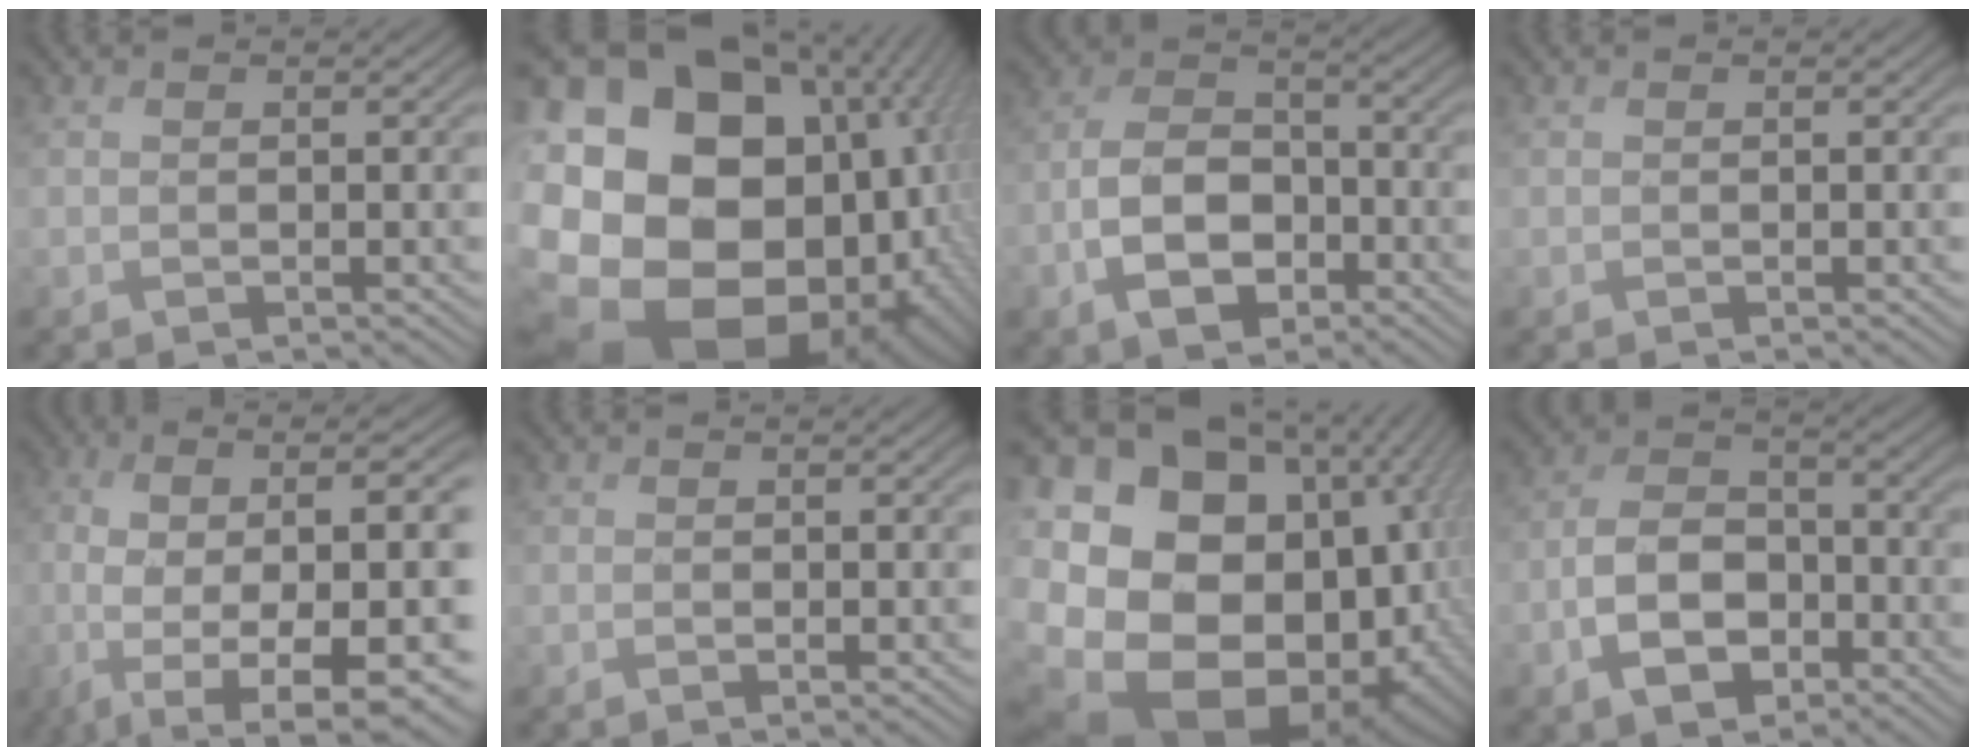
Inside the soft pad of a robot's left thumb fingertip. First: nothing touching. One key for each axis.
{"total": 25.0, "fx": -2.5, "fy": 20.4, "fz": 14.3, "tx": -0.290, "ty": -0.034, "tz": -0.053}
{"total": 8.0, "fx": -4.1, "fy": 5.1, "fz": 4.7, "tx": -0.097, "ty": 0.000, "tz": -0.075}
{"total": 0.0}
{"total": 16.3, "fx": -3.0, "fy": 6.0, "fz": 14.9, "tx": -0.230, "ty": -0.015, "tz": -0.015}
{"total": 0.7, "fx": -0.6, "fy": 0.1, "fz": 0.2, "tx": -0.003, "ty": -0.001, "tz": 0.001}
{"total": 23.2, "fx": -7.2, "fy": 17.9, "fz": 12.9, "tx": -0.248, "ty": -0.031, "tz": -0.120}
{"total": 7.4, "fx": -4.1, "fy": 4.7, "fz": 4.0, "tx": -0.083, "ty": 0.000, "tz": -0.075}